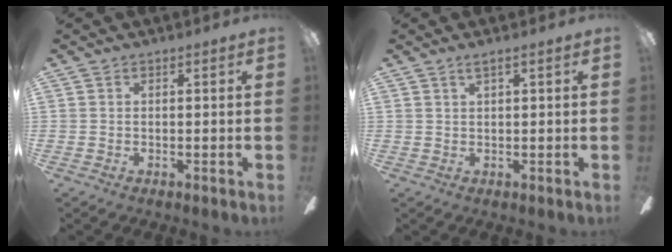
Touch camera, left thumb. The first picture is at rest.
{"total": 1.5, "force": [1.0, 0.1, 1.1], "torque": [-0.023, 0.000, 0.018]}